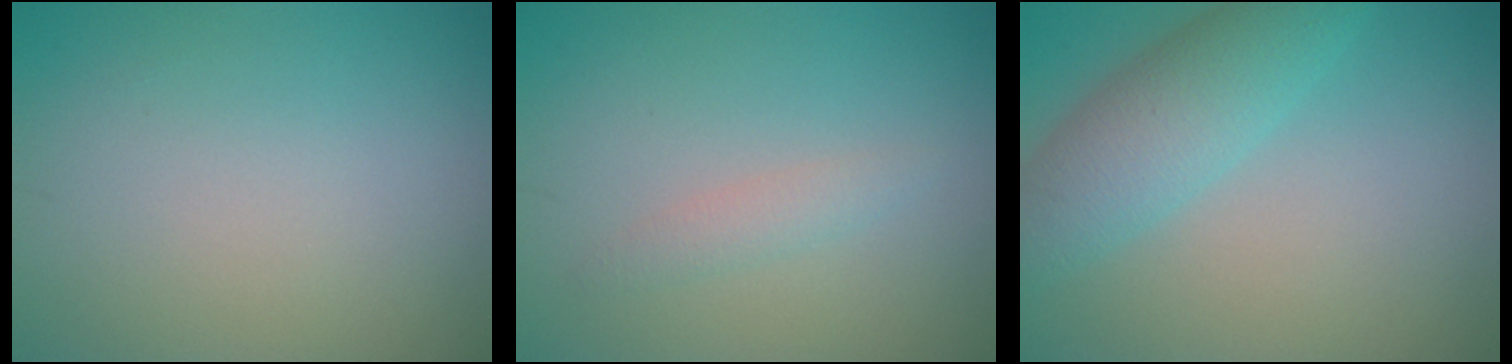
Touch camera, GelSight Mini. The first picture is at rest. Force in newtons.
{"total": 1.3, "press": 1.3, "slide": 0.0}
{"total": 5.1, "press": 5.1, "slide": 0.2}